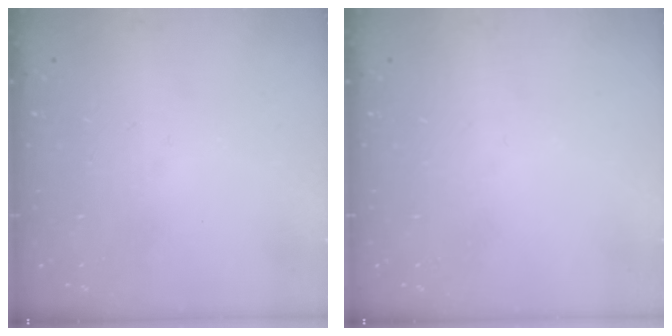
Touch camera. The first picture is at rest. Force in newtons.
{"total": 0.0}